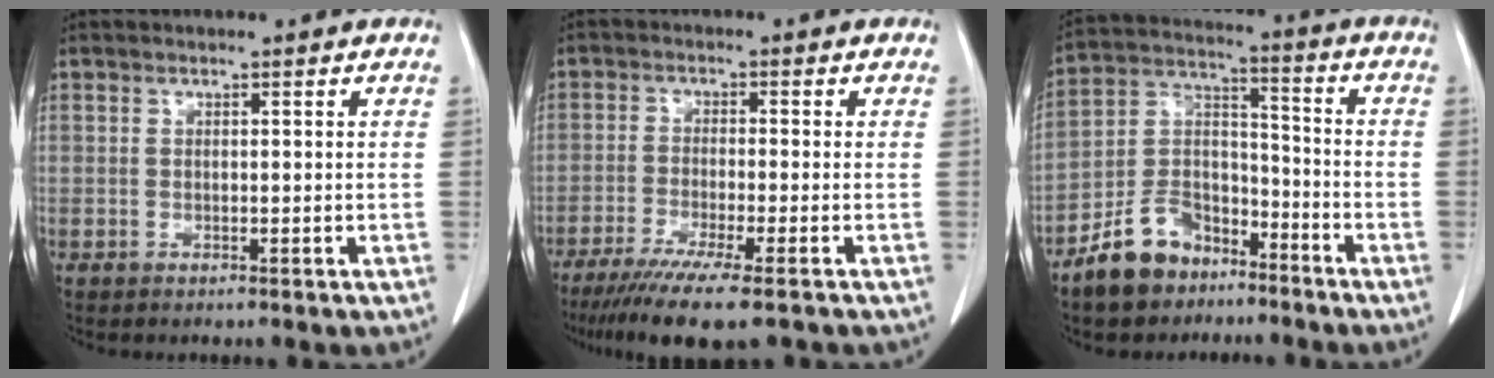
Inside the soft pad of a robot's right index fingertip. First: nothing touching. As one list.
[{"total": 9.6, "force": [-6.9, 0.3, 6.7], "torque": [-0.106, -0.024, -0.108]}, {"total": 10.8, "force": [-7.7, 6.5, 4.0], "torque": [-0.084, 0.024, -0.142]}]